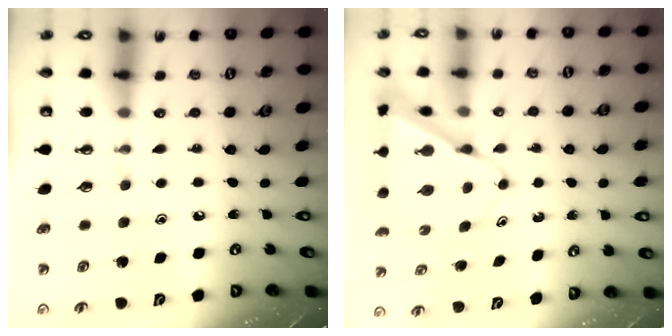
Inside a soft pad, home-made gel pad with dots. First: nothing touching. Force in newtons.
{"total": 8.7, "press": 8.7, "slide": 0.7}